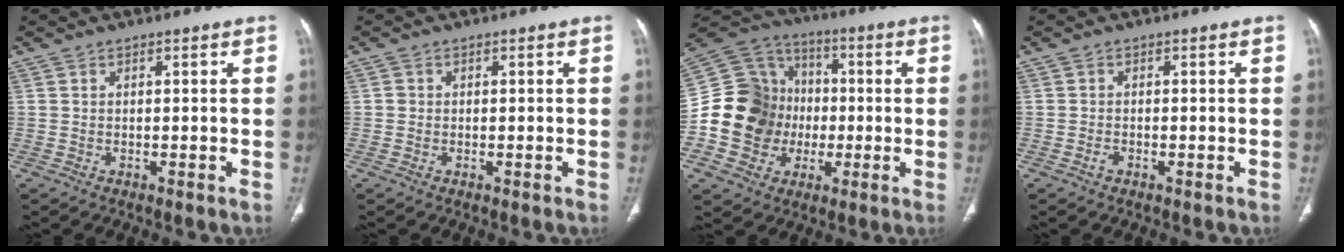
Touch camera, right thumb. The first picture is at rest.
{"total": 0.7, "force": [-0.1, 0.7, 0.1], "torque": [0.002, 0.003, 0.000]}
{"total": 17.3, "force": [-2.2, 15.7, 6.8], "torque": [-0.097, 0.042, -0.034]}
{"total": 1.2, "force": [-0.7, 0.6, 0.7], "torque": [-0.013, 0.004, -0.015]}